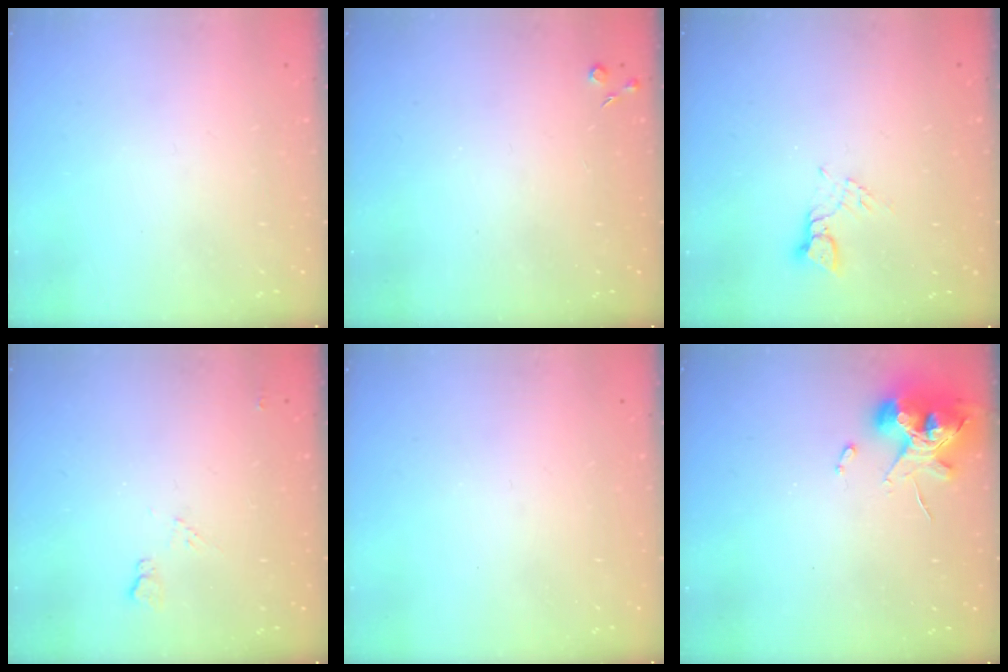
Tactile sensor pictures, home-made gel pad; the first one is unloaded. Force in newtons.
{"total": 4.2, "press": 4.1, "slide": 0.6}
{"total": 2.5, "press": 2.5, "slide": 0.1}
{"total": 5.9, "press": 5.8, "slide": 0.9}
{"total": 0.0}
{"total": 11.7, "press": 11.5, "slide": 1.7}